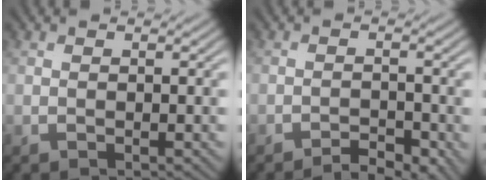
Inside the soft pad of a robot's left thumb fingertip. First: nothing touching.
{"total": 3.3, "force": [-2.5, 0.9, 2.0], "torque": [-0.031, 0.003, -0.038]}